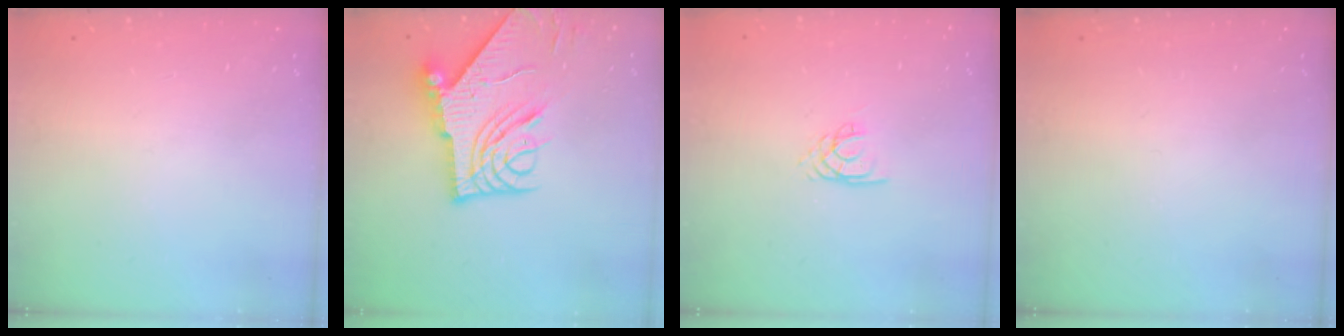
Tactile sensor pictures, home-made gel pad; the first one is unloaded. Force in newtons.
{"total": 14.4, "press": 14.4, "slide": 1.3}
{"total": 1.9, "press": 1.8, "slide": 0.3}
{"total": 0.0}